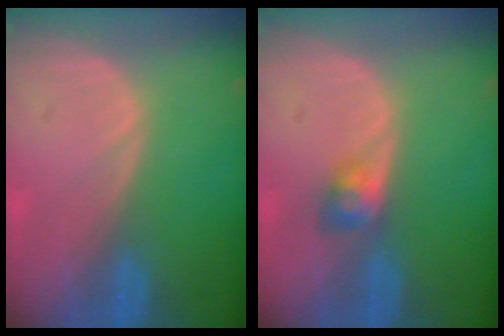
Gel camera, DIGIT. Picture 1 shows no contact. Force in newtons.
{"total": 3.0, "press": 2.6, "slide": 1.5}